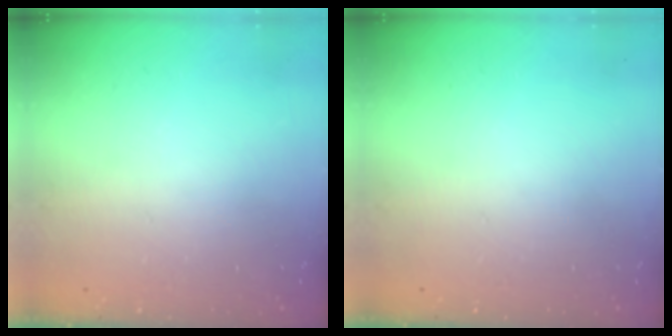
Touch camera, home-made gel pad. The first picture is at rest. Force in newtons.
{"total": 0.0}